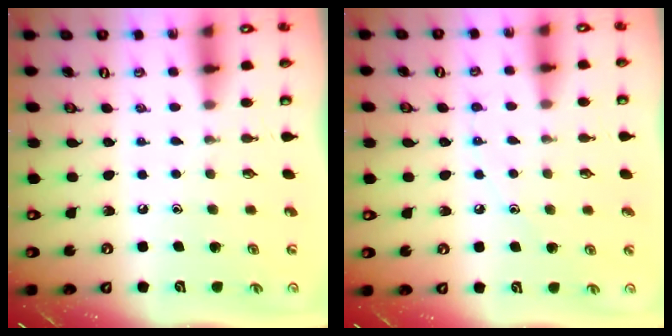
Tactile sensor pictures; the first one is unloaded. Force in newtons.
{"total": 5.3, "press": 5.3, "slide": 0.2}